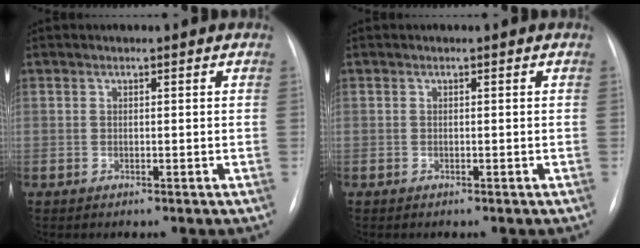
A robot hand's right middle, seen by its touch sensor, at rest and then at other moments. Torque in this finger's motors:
{"motor_torque": [0.30, -0.31, -0.13, -0.16]}